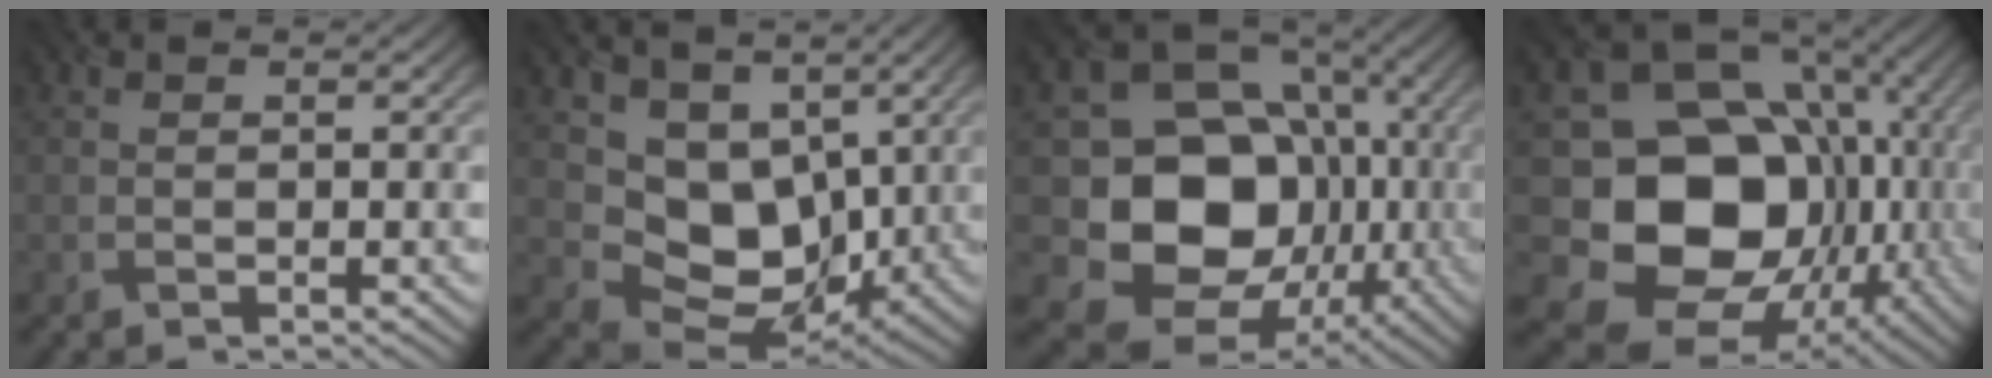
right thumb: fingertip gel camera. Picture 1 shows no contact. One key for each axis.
{"total": 9.3, "fx": 2.1, "fy": 7.1, "fz": 5.6, "tx": -0.116, "ty": -0.029, "tz": 0.039}
{"total": 18.1, "fx": -2.5, "fy": 15.0, "fz": 9.9, "tx": -0.187, "ty": -0.049, "tz": -0.032}
{"total": 19.9, "fx": -2.0, "fy": 16.7, "fz": 10.7, "tx": -0.216, "ty": -0.053, "tz": -0.015}